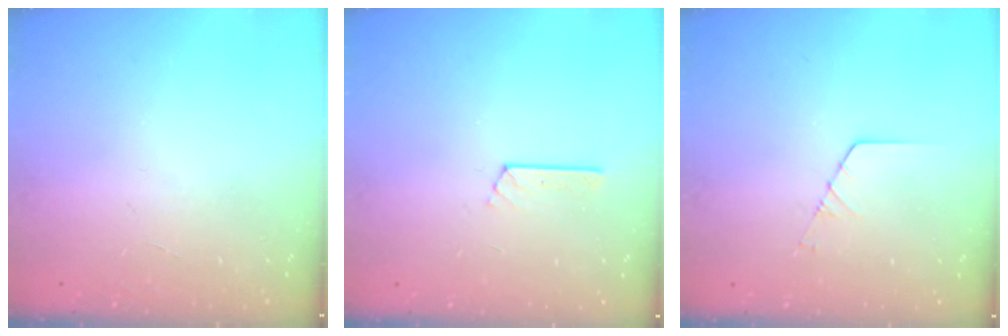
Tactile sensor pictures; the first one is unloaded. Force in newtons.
{"total": 2.6, "press": 2.6, "slide": 0.3}
{"total": 1.3, "press": 1.3, "slide": 0.1}